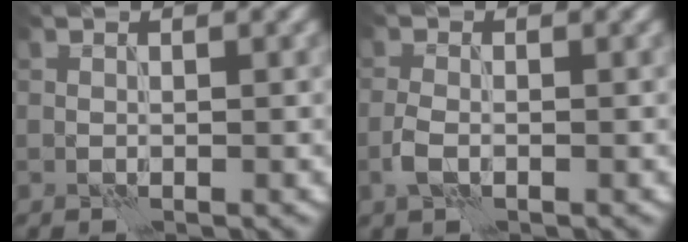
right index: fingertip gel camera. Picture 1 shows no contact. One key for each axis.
{"total": 1.8, "fx": -0.8, "fy": 0.9, "fz": 1.3, "tx": -0.031, "ty": 0.000, "tz": -0.020}